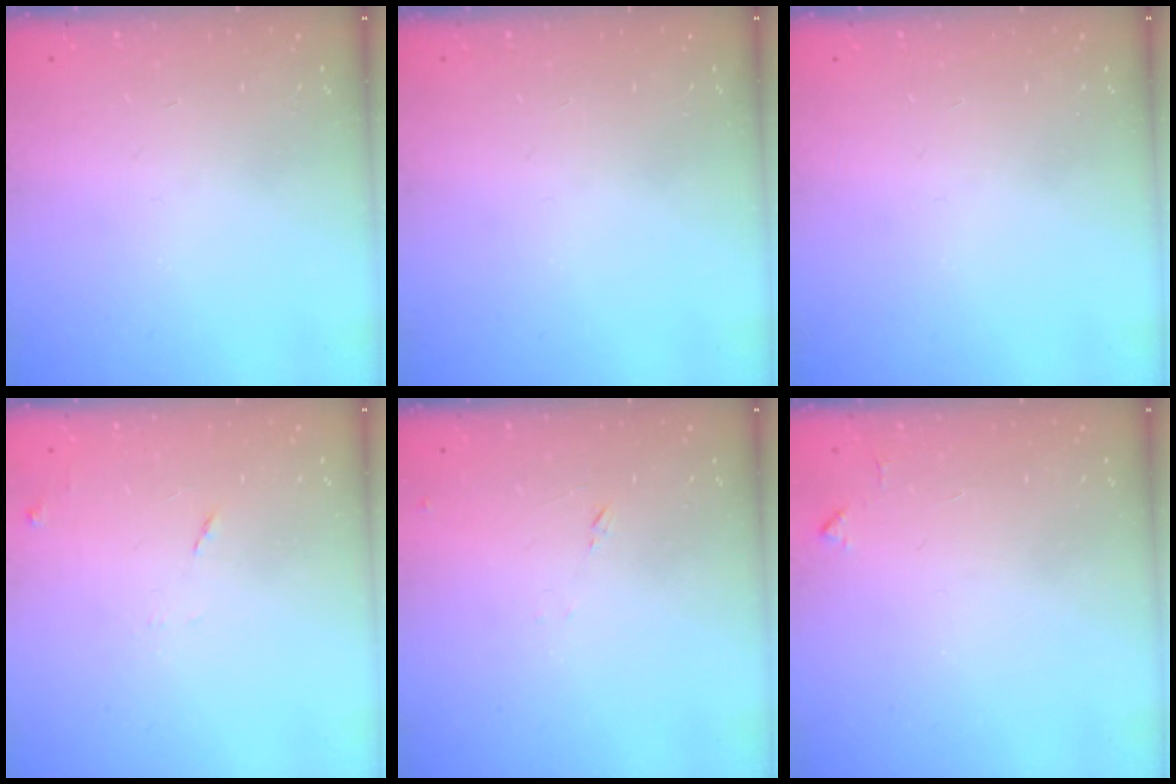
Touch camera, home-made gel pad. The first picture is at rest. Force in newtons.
{"total": 0.0}
{"total": 0.0}
{"total": 5.7, "press": 5.7, "slide": 0.7}
{"total": 7.2, "press": 7.1, "slide": 0.6}
{"total": 3.7, "press": 3.7, "slide": 0.5}